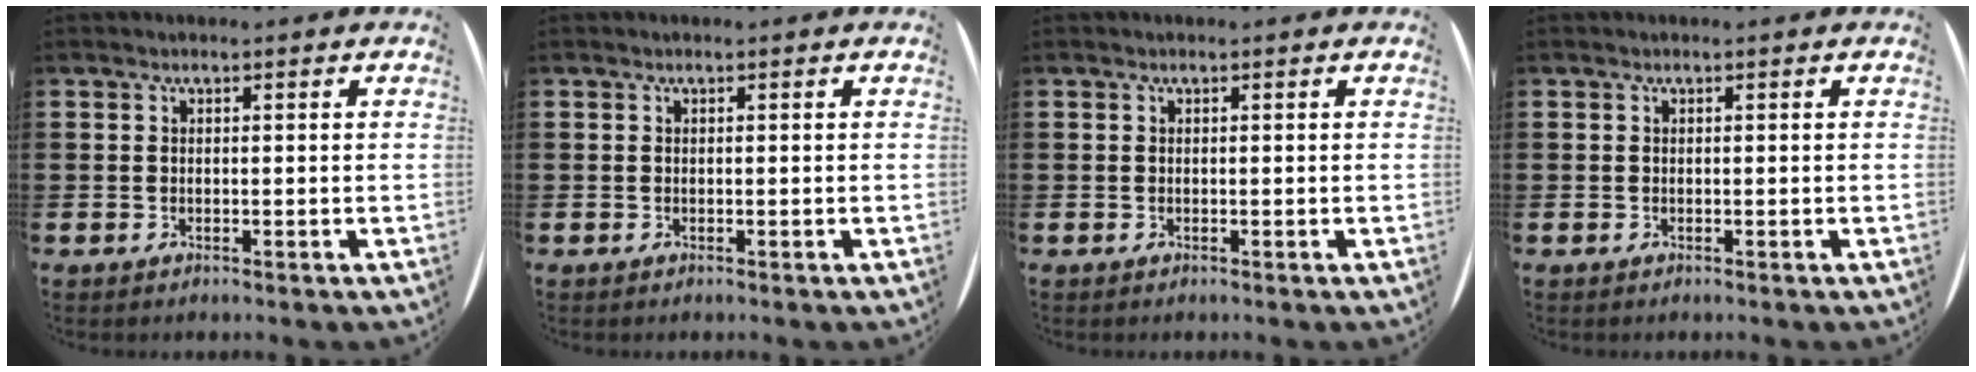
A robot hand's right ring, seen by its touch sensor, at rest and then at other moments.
{"total": 0.0}
{"total": 0.0}
{"total": 0.0}